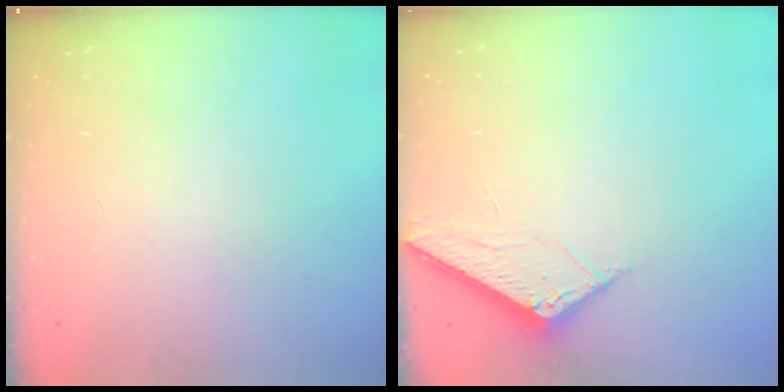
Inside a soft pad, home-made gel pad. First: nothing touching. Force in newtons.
{"total": 5.8, "press": 5.8, "slide": 0.6}